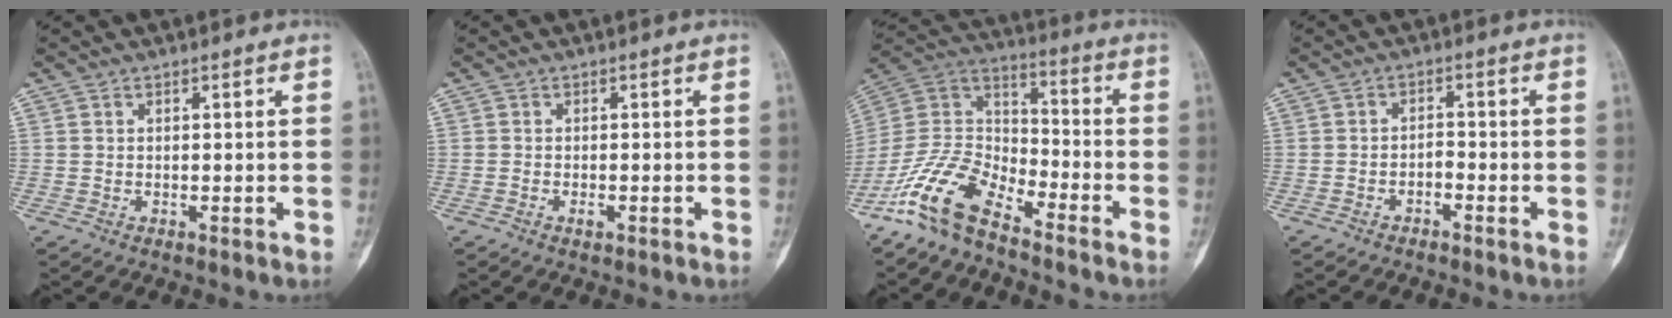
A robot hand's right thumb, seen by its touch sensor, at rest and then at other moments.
{"total": 1.0, "force": [-0.5, 0.5, 0.7], "torque": [-0.010, 0.005, -0.010]}
{"total": 14.0, "force": [-10.4, 5.4, 7.7], "torque": [-0.141, 0.077, -0.210]}
{"total": 2.1, "force": [-1.6, 1.0, 1.0], "torque": [-0.010, 0.024, -0.027]}